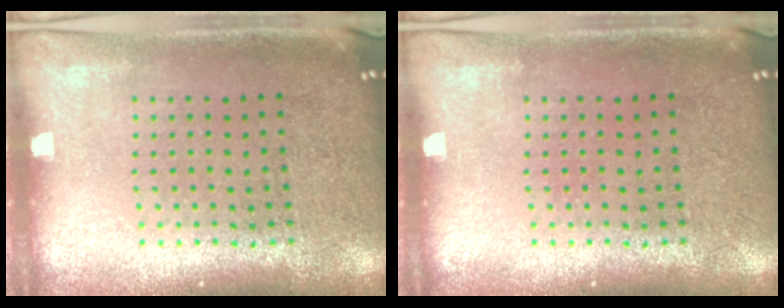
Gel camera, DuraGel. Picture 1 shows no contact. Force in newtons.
{"total": 0.0}